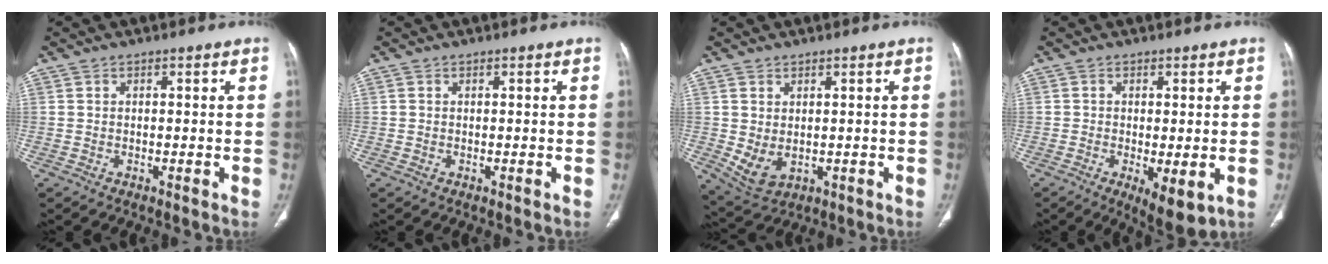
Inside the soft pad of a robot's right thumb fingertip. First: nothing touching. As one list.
[{"total": 0.0}, {"total": 5.3, "force": [-0.1, 3.5, 3.9], "torque": [-0.074, -0.005, 0.021]}, {"total": 7.1, "force": [-2.1, 2.7, 6.3], "torque": [-0.094, -0.020, -0.026]}]